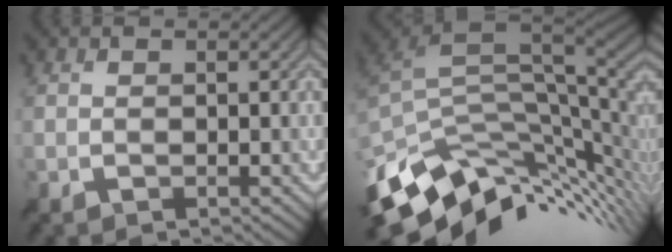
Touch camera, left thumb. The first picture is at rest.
{"total": 13.5, "force": [-4.1, 7.5, 10.4], "torque": [-0.223, -0.021, -0.068]}